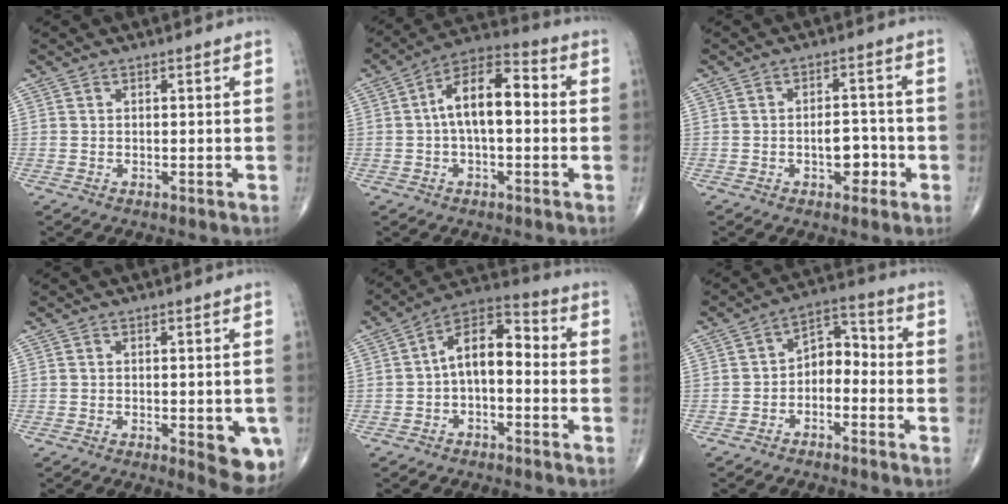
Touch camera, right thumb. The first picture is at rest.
{"total": 12.1, "force": [0.6, 5.9, 10.6], "torque": [-0.173, 0.040, -0.002]}
{"total": 5.2, "force": [-1.8, 3.0, 3.9], "torque": [-0.033, 0.020, -0.026]}
{"total": 7.6, "force": [-2.2, 2.7, 6.8], "torque": [-0.058, -0.010, -0.023]}
{"total": 10.6, "force": [-1.0, 5.8, 8.8], "torque": [-0.127, 0.048, -0.031]}
{"total": 6.7, "force": [-2.4, 4.5, 4.4], "torque": [-0.052, 0.046, -0.052]}